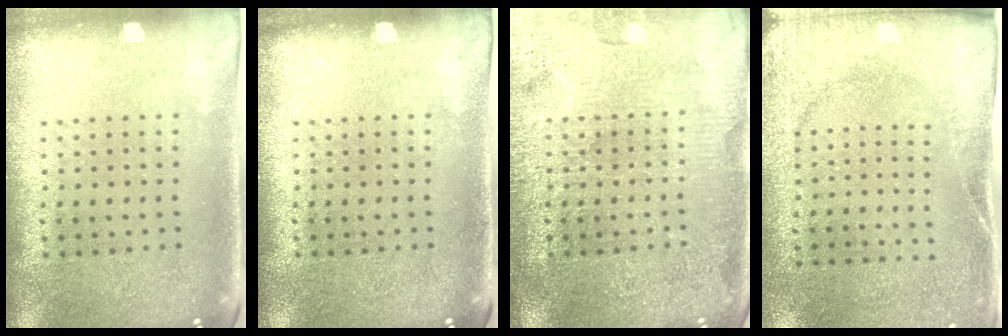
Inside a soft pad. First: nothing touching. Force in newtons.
{"total": 0.0}
{"total": 5.5, "press": 5.4, "slide": 0.7}
{"total": 2.6, "press": 2.1, "slide": 1.6}